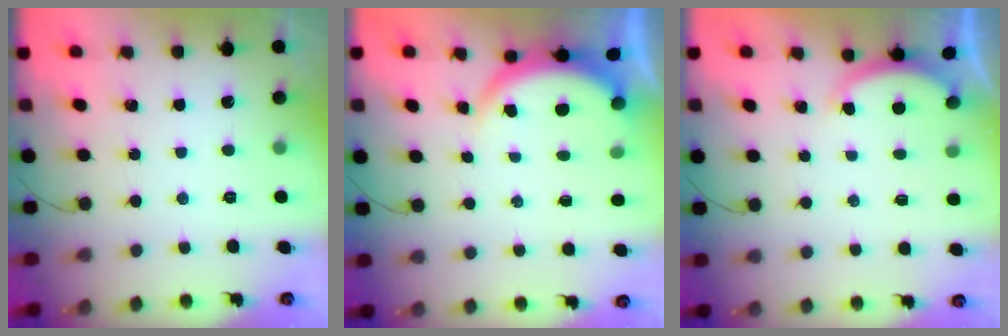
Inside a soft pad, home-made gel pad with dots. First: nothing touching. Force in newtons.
{"total": 5.0, "press": 5.0, "slide": 0.6}
{"total": 1.3, "press": 1.2, "slide": 0.5}